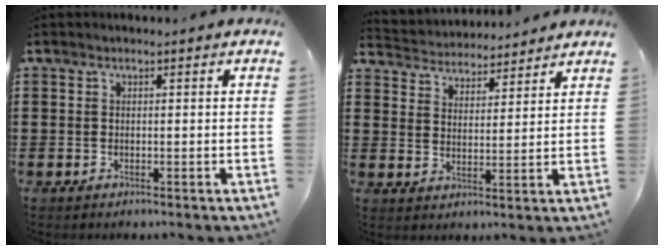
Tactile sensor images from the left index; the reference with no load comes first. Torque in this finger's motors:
{"motor_torque": [1.26, -0.88, 0.21, 0.07]}